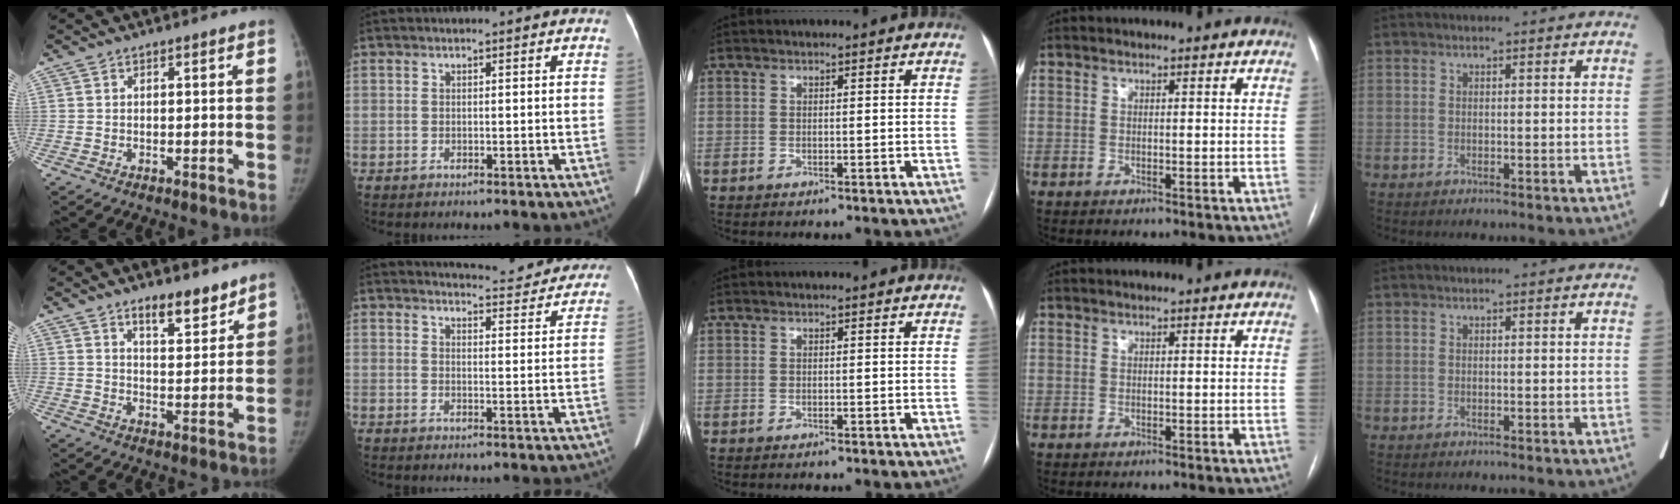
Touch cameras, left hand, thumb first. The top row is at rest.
{"thumb": {"total": 7.3, "force": [5.6, 2.6, 3.9], "torque": [-0.036, -0.042, 0.087]}, "index": {"total": 11.2, "force": [10.9, 1.8, 1.6], "torque": [-0.005, -0.014, 0.117]}}